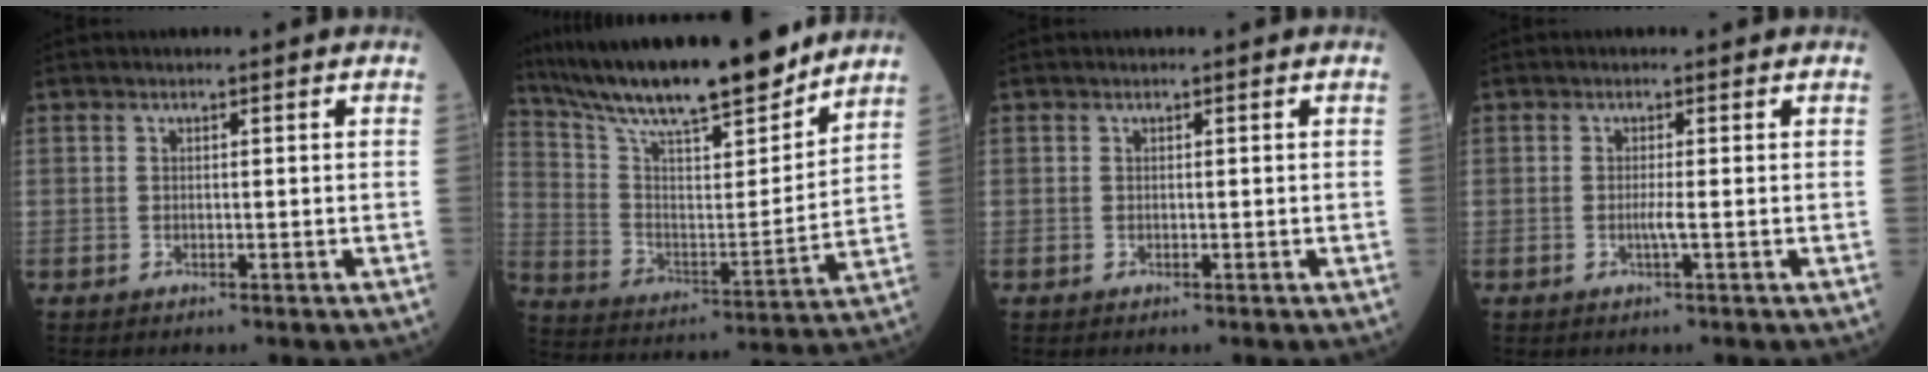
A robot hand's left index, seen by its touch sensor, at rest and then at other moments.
{"total": 22.0, "force": [19.0, 2.5, 10.8], "torque": [-0.194, -0.002, 0.314]}
{"total": 0.0}
{"total": 1.3, "force": [-0.3, -0.4, 1.2], "torque": [-0.025, -0.001, -0.008]}